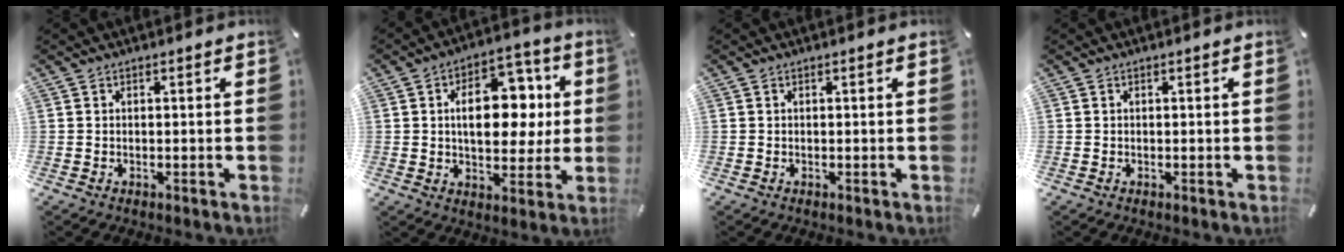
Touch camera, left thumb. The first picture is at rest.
{"total": 15.4, "force": [2.5, 10.1, 11.3], "torque": [-0.151, 0.000, 0.041]}
{"total": 0.0}
{"total": 0.0}